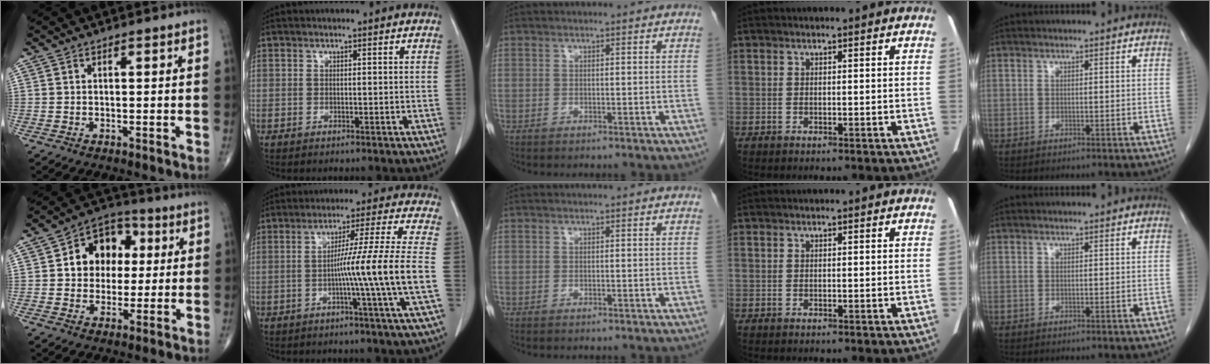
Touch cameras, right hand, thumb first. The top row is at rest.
{"thumb": {"total": 11.8, "force": [2.1, 9.2, 7.1], "torque": [-0.058, 0.014, 0.026]}, "index": {"total": 10.8, "force": [-2.5, -3.2, 10.0], "torque": [-0.159, -0.003, -0.043]}}